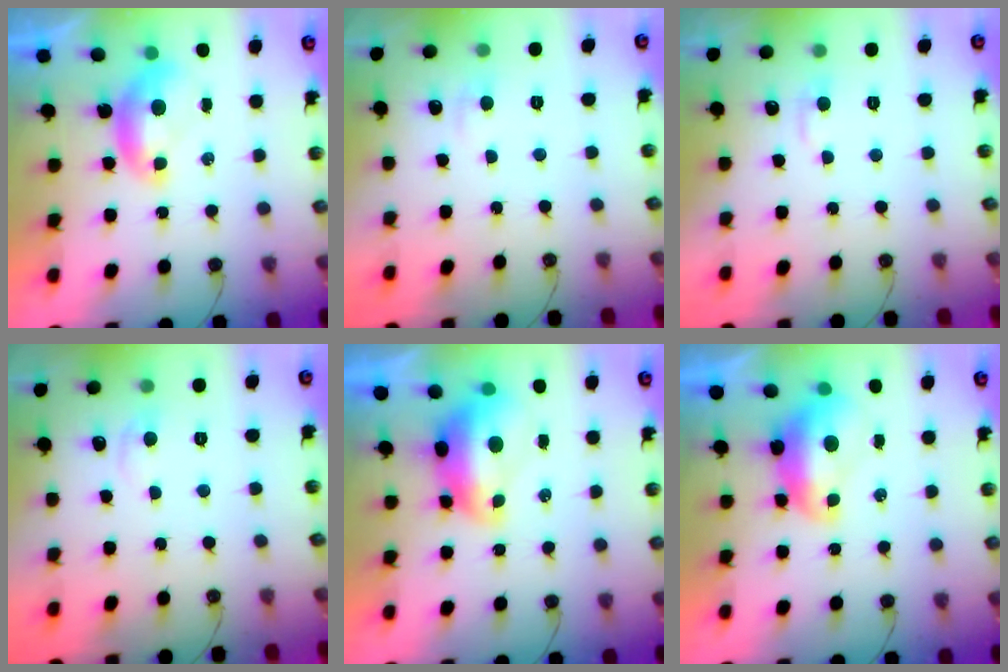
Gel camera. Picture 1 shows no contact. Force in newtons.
{"total": 0.8, "press": 0.5, "slide": 0.6}
{"total": 1.2, "press": 0.9, "slide": 0.8}
{"total": 0.9, "press": 0.5, "slide": 0.7}
{"total": 3.1, "press": 3.0, "slide": 0.7}
{"total": 1.9, "press": 1.8, "slide": 0.6}